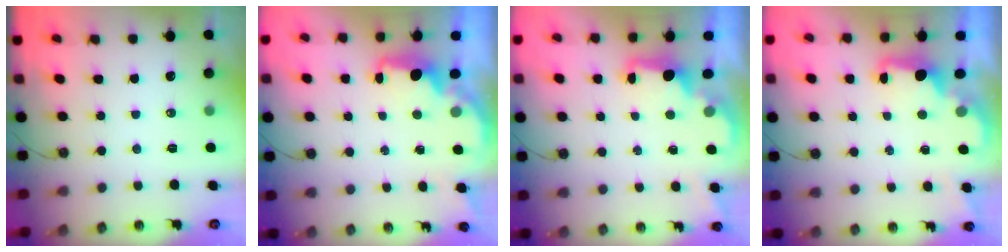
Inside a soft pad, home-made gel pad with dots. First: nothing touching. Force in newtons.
{"total": 2.8, "press": 2.7, "slide": 0.9}
{"total": 2.2, "press": 2.1, "slide": 0.7}
{"total": 2.2, "press": 2.1, "slide": 0.7}